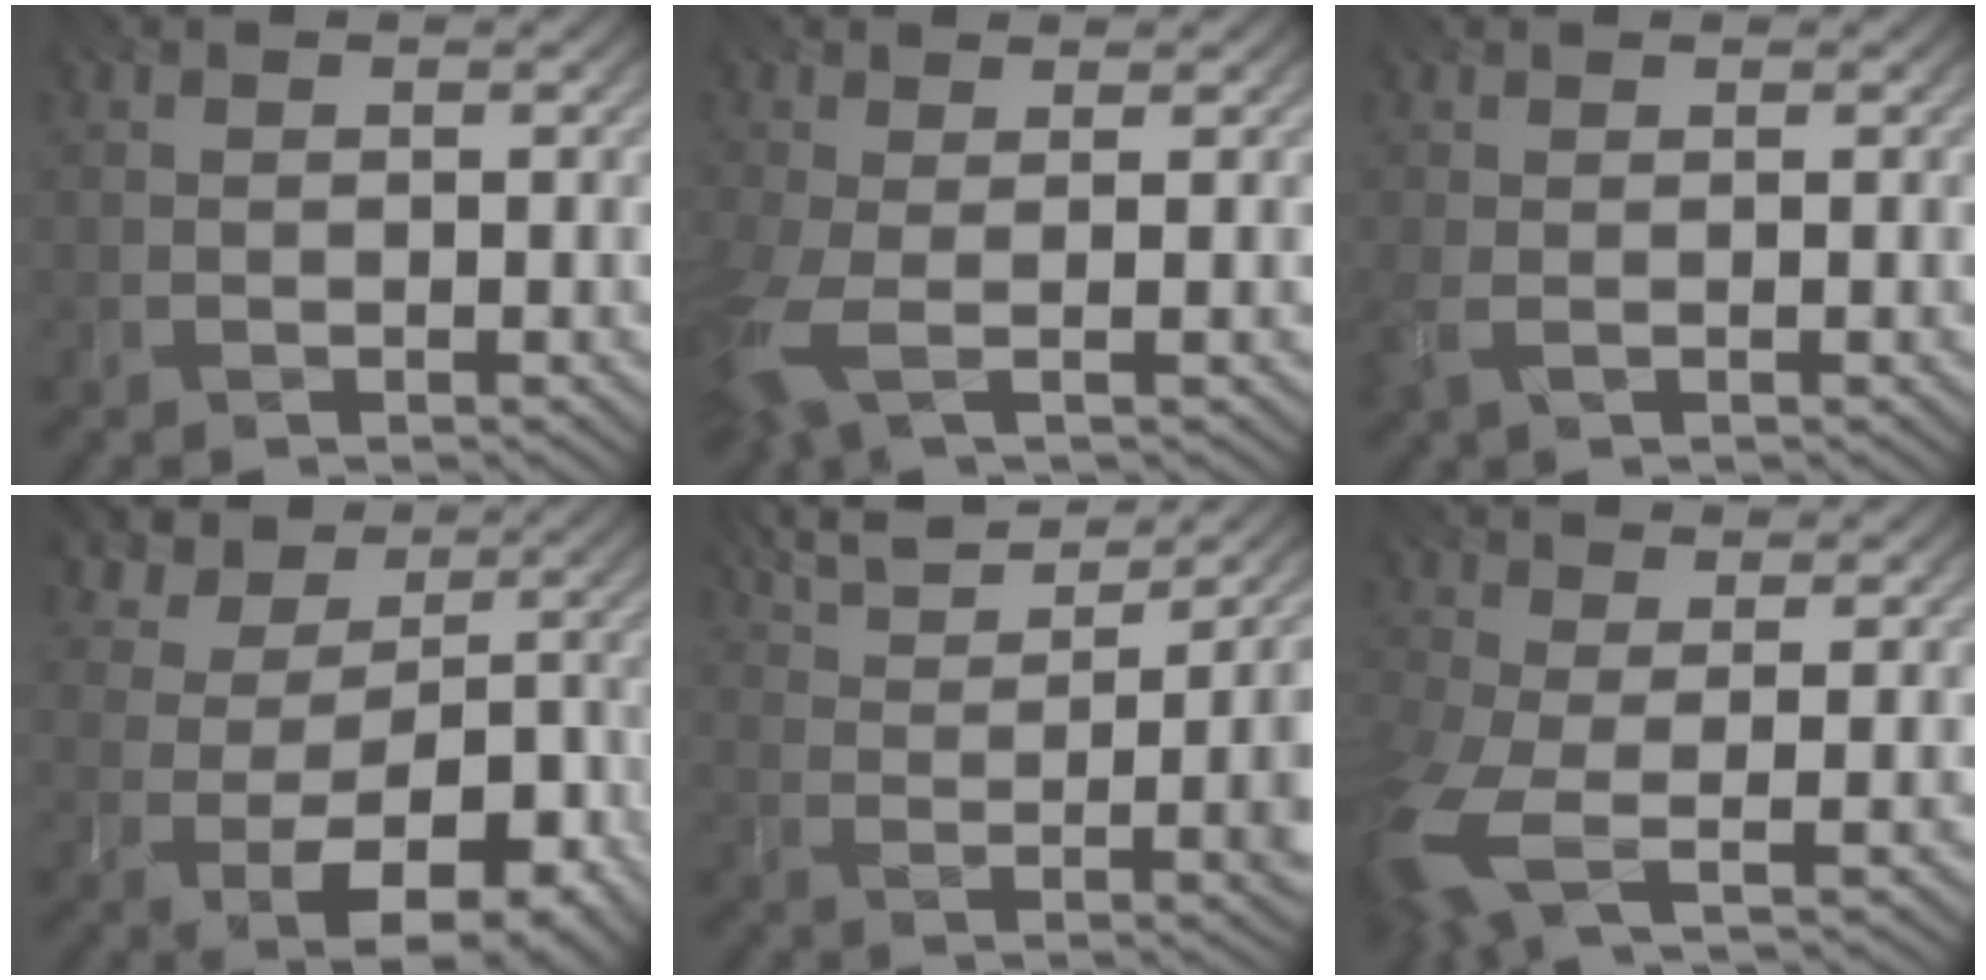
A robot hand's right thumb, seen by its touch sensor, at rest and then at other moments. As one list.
[{"total": 4.5, "force": [-0.4, 2.0, 4.1], "torque": [-0.108, -0.003, -0.016]}, {"total": 1.7, "force": [0.4, 0.8, 1.5], "torque": [-0.043, 0.010, 0.009]}, {"total": 10.4, "force": [-1.4, 7.9, 6.6], "torque": [-0.089, -0.016, -0.015]}, {"total": 9.1, "force": [5.6, 2.3, 6.8], "torque": [-0.119, 0.026, 0.107]}, {"total": 7.2, "force": [-1.9, 3.7, 5.9], "torque": [-0.163, -0.022, -0.047]}]